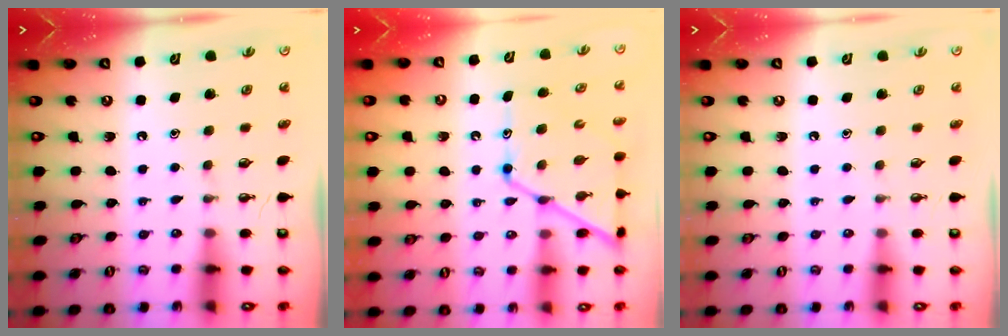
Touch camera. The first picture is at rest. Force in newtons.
{"total": 14.8, "press": 14.8, "slide": 1.1}
{"total": 0.0}